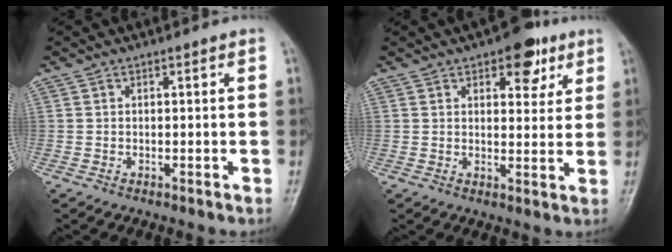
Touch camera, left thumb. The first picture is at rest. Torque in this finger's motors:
{"motor_torque": [1.18, 0.55, 0.87, -0.33, 0.00]}